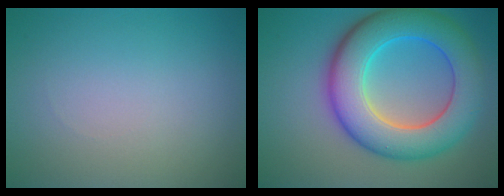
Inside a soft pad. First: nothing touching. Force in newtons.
{"total": 10.0, "press": 10.0, "slide": 0.4}